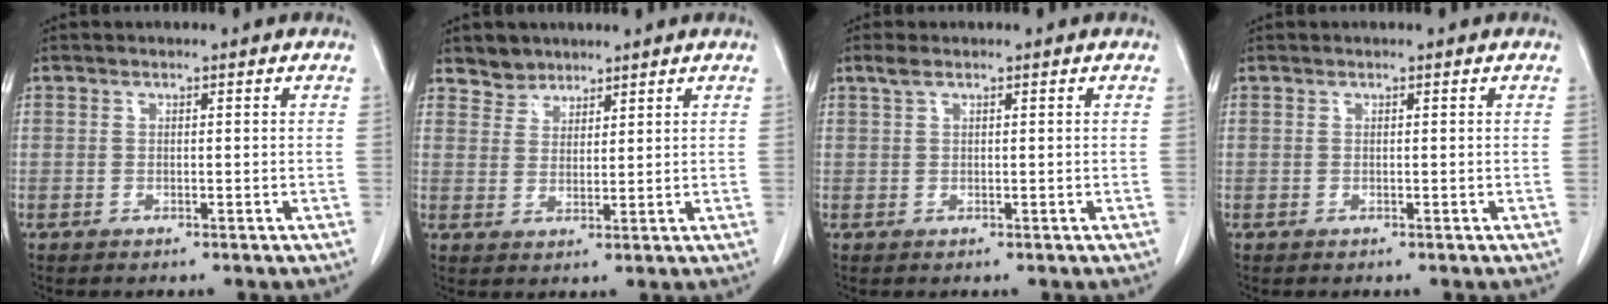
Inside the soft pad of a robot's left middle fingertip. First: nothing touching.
{"total": 3.4, "force": [2.9, 1.8, -0.2], "torque": [0.010, 0.003, 0.048]}
{"total": 1.3, "force": [0.9, 0.3, 0.9], "torque": [-0.025, 0.013, 0.021]}
{"total": 0.0}